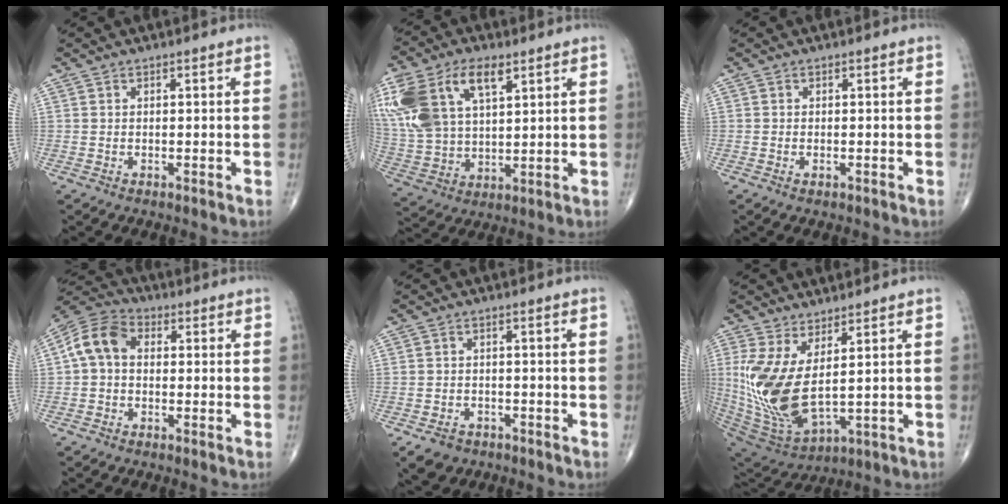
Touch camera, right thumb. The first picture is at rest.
{"total": 20.7, "force": [8.9, 11.5, 14.7], "torque": [-0.323, 0.004, 0.173]}
{"total": 0.8, "force": [-0.3, 0.4, 0.6], "torque": [-0.012, 0.000, -0.005]}
{"total": 8.4, "force": [0.4, 6.2, 5.7], "torque": [-0.104, 0.028, -0.005]}
{"total": 5.1, "force": [-3.3, 3.6, 1.7], "torque": [-0.024, 0.011, -0.048]}
{"total": 15.4, "force": [2.7, 6.6, 13.6], "torque": [-0.302, -0.037, 0.074]}